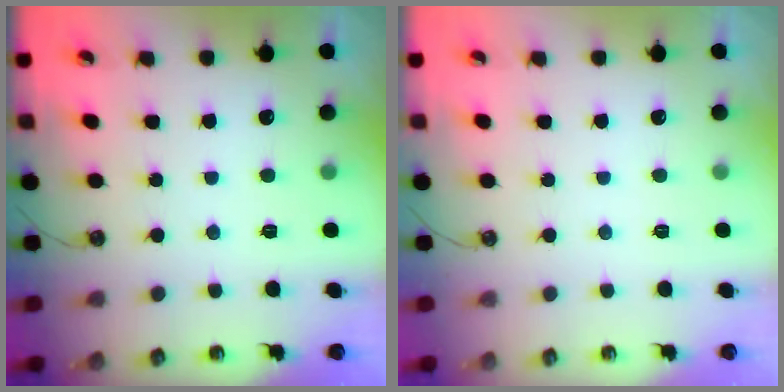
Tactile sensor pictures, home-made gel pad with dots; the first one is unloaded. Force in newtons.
{"total": 0.0}